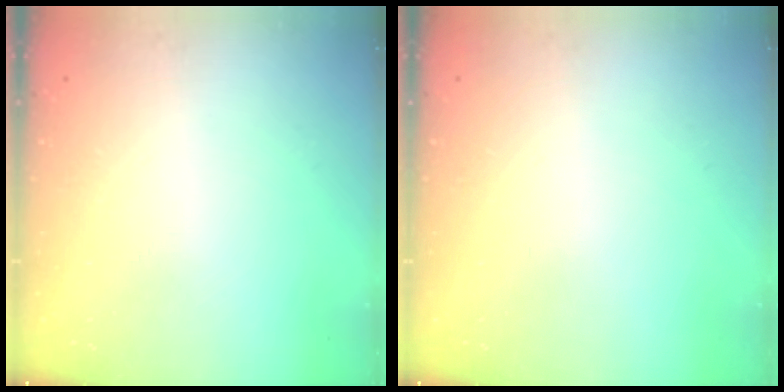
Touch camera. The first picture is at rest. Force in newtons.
{"total": 0.0}